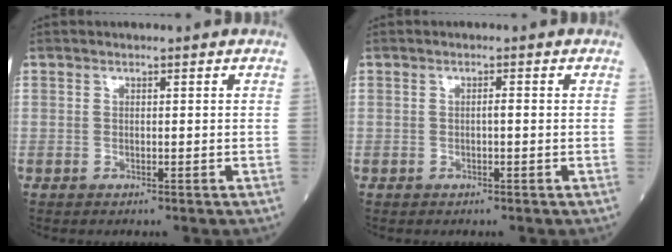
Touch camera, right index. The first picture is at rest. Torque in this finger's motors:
{"motor_torque": [0.21, -0.03, 0.12, 0.03]}